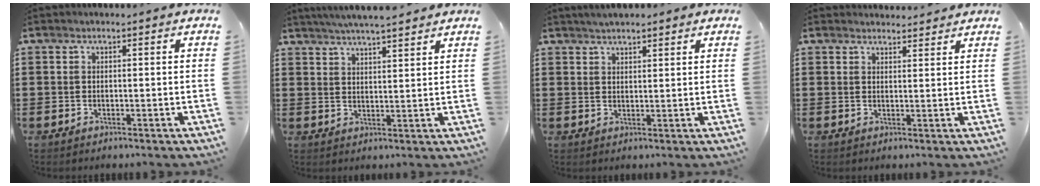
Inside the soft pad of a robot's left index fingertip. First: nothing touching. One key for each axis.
{"total": 4.3, "fx": 4.1, "fy": -0.1, "fz": 1.4, "tx": -0.040, "ty": -0.010, "tz": 0.074}
{"total": 2.5, "fx": 2.3, "fy": 0.5, "fz": 0.9, "tx": -0.022, "ty": 0.004, "tz": 0.042}
{"total": 2.0, "fx": 1.9, "fy": 0.4, "fz": 0.0, "tx": -0.006, "ty": -0.001, "tz": 0.038}